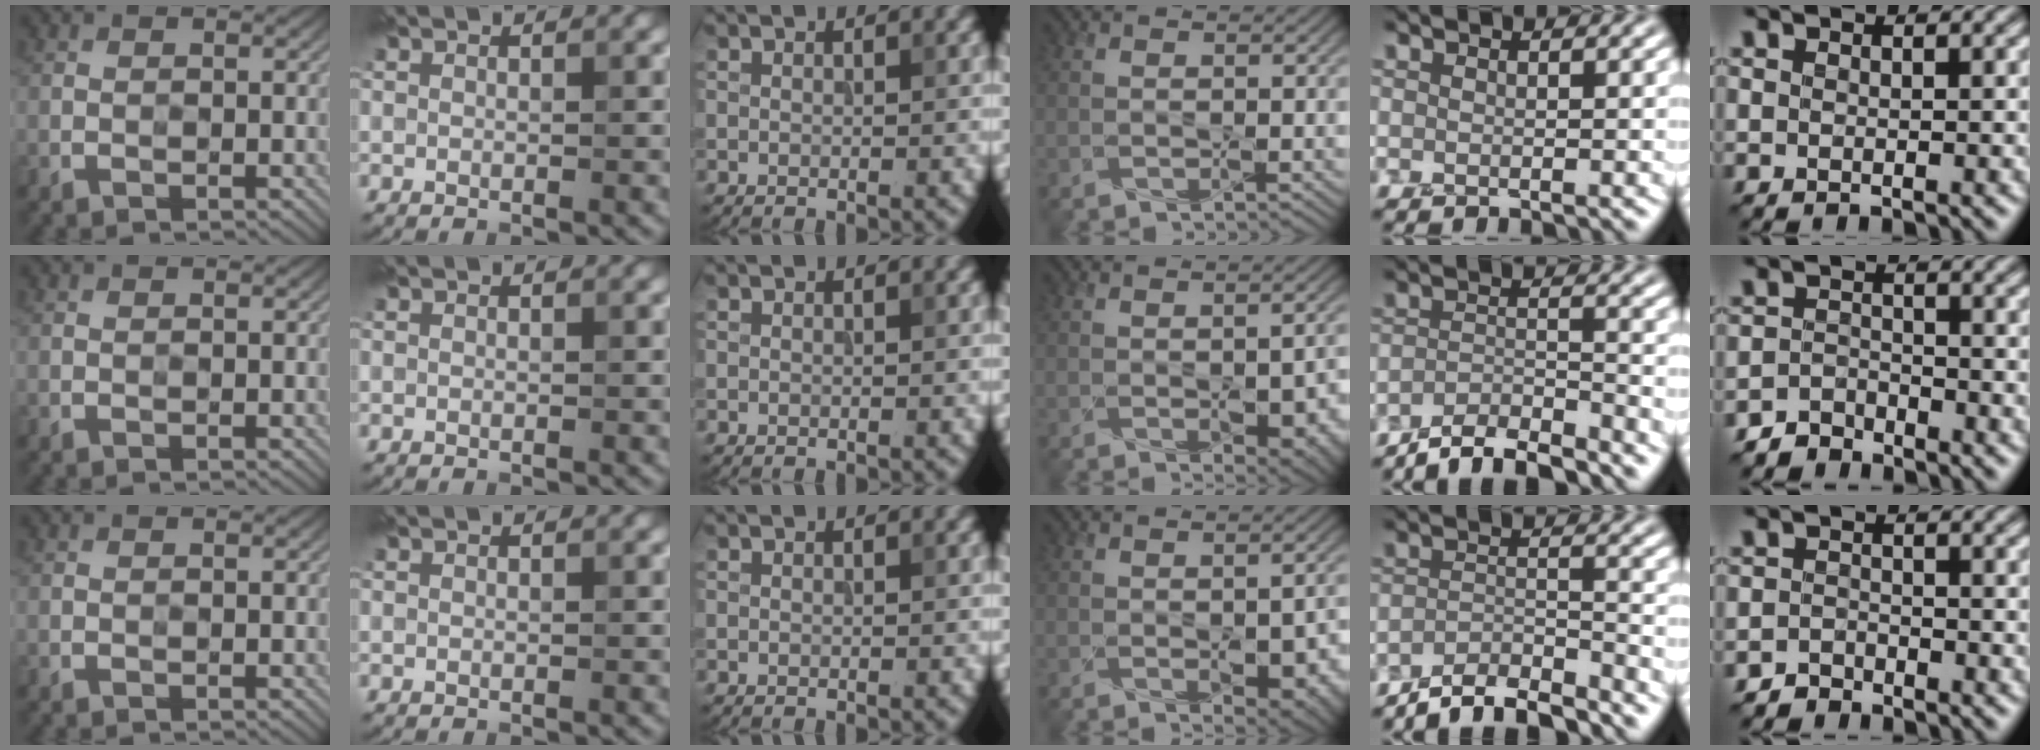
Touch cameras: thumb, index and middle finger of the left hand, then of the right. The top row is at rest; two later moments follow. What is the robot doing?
{"motion": "wipe", "object": "whiteboard"}